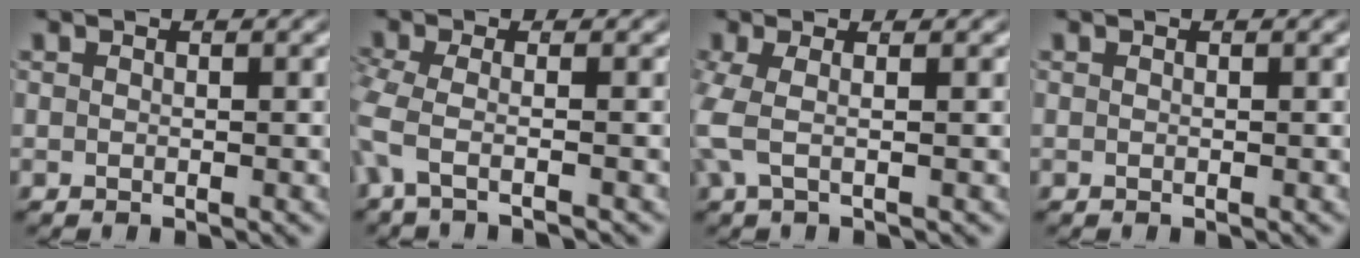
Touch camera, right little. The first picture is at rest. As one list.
[{"total": 2.8, "force": [-0.9, 1.2, 2.3], "torque": [-0.075, -0.013, -0.009]}, {"total": 2.9, "force": [0.0, 1.3, 2.5], "torque": [-0.077, -0.009, 0.004]}, {"total": 0.0}]